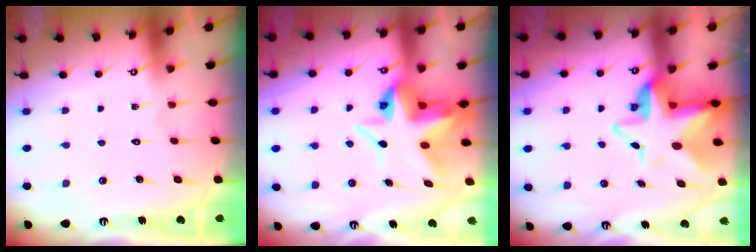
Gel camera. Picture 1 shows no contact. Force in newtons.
{"total": 8.1, "press": 8.1, "slide": 1.0}
{"total": 9.6, "press": 9.4, "slide": 2.0}